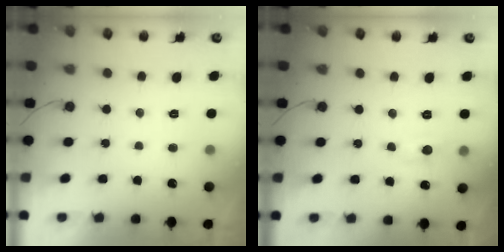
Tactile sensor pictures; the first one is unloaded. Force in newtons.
{"total": 5.5, "press": 5.4, "slide": 0.8}